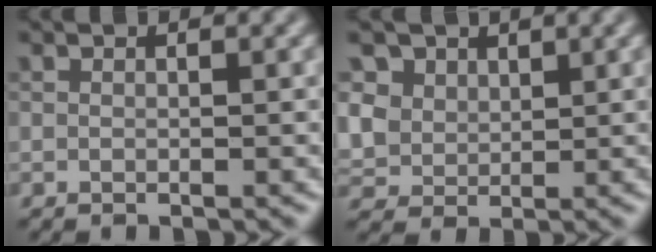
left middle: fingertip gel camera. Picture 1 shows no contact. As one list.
[{"total": 5.6, "force": [2.9, 4.3, 2.0], "torque": [-0.079, 0.001, 0.059]}]